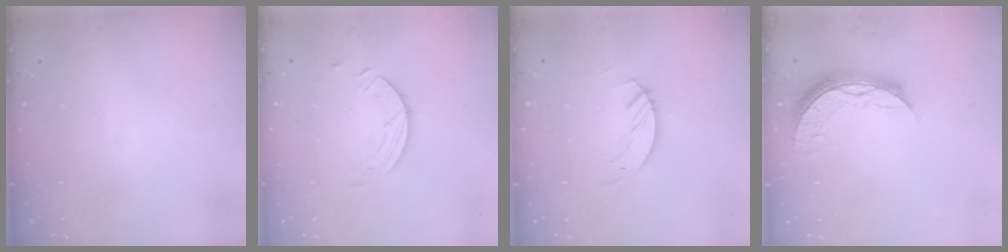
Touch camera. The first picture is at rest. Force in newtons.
{"total": 3.7, "press": 3.7, "slide": 0.4}
{"total": 2.9, "press": 2.9, "slide": 0.3}
{"total": 8.4, "press": 8.4, "slide": 0.8}